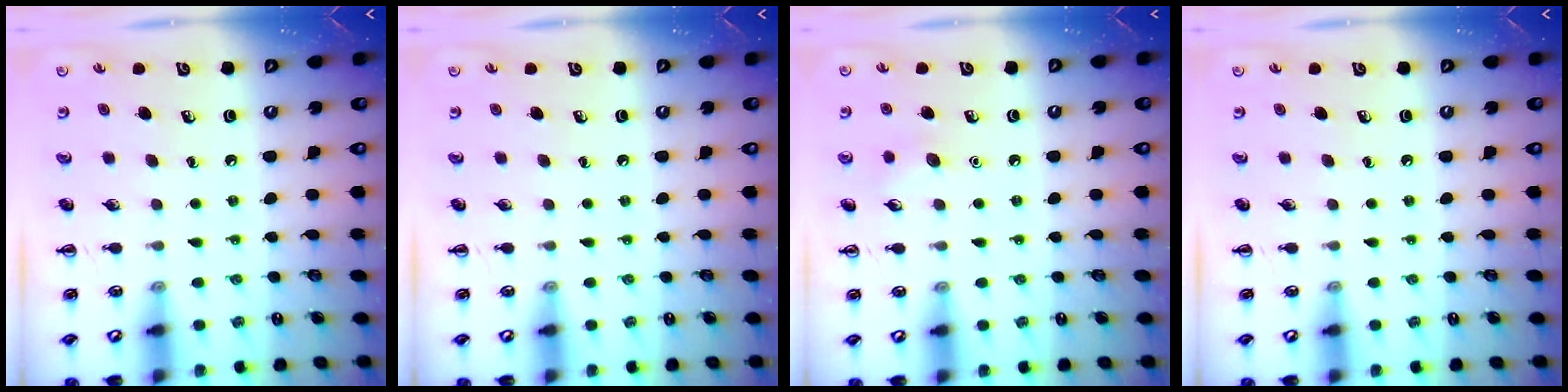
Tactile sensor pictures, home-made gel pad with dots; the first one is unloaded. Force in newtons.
{"total": 0.0}
{"total": 4.9, "press": 4.8, "slide": 1.3}
{"total": 0.0}